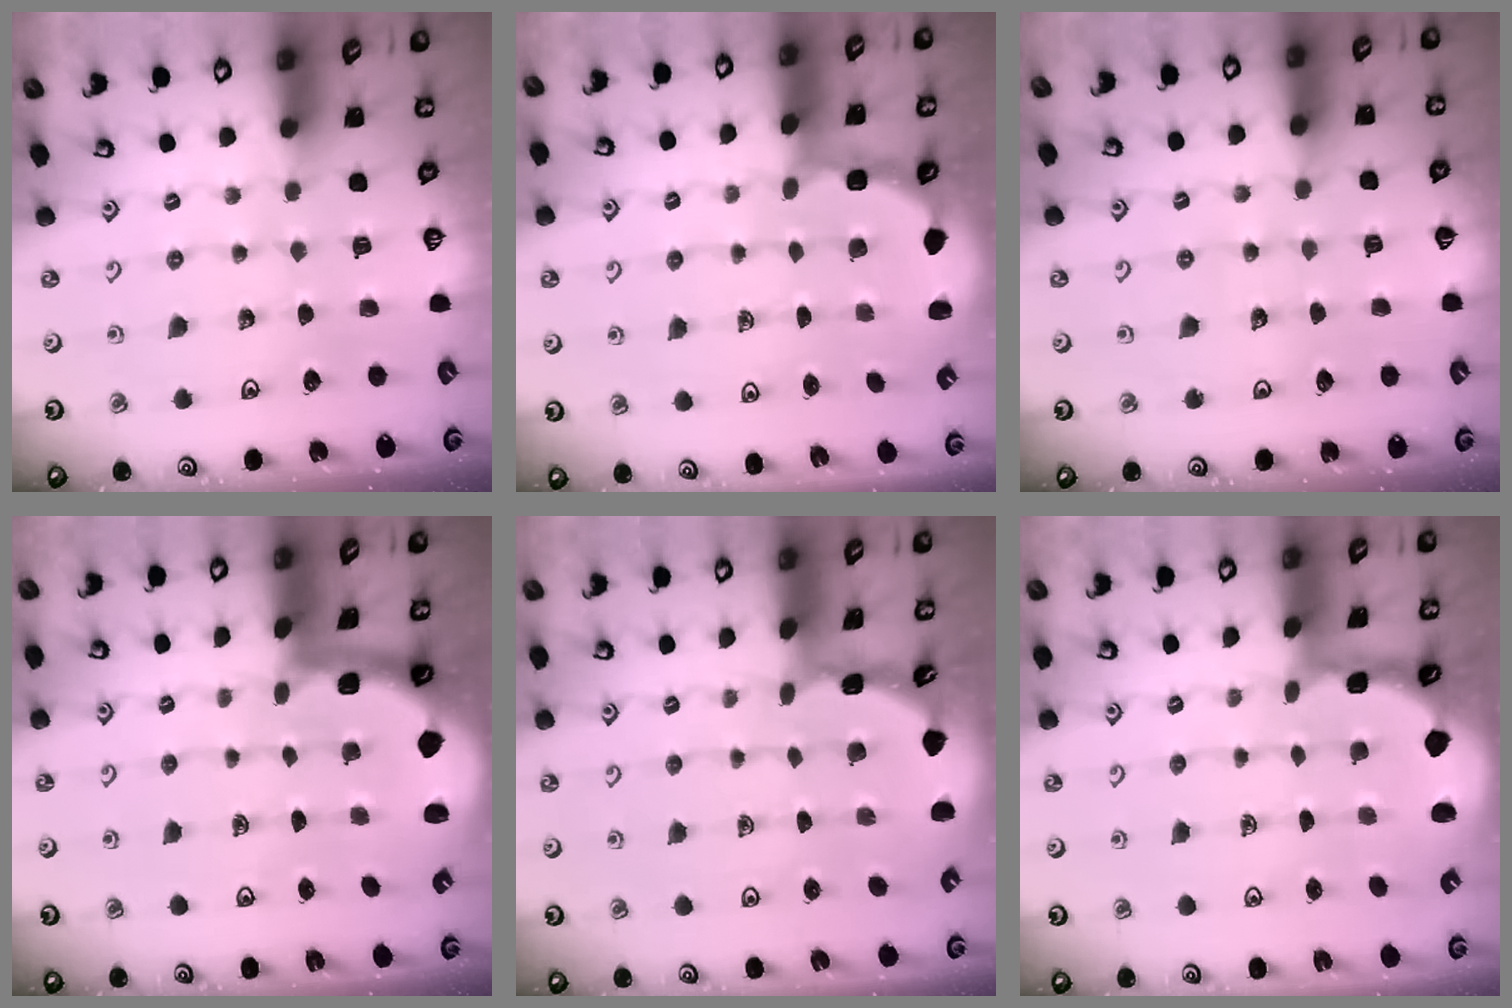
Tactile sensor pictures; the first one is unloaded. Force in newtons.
{"total": 3.0, "press": 2.3, "slide": 1.8}
{"total": 4.1, "press": 4.1, "slide": 0.6}
{"total": 1.5, "press": 1.5, "slide": 0.3}
{"total": 1.8, "press": 1.8, "slide": 0.1}
{"total": 1.8, "press": 1.8, "slide": 0.5}